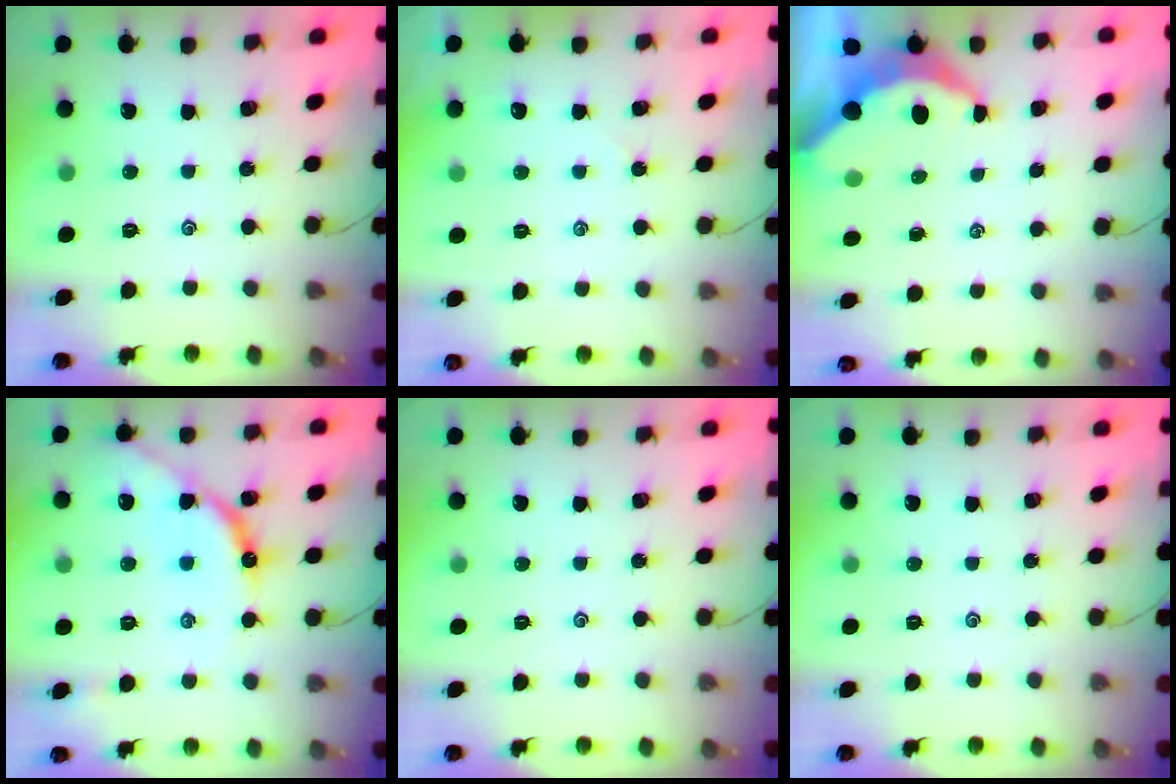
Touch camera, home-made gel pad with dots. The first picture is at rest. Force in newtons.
{"total": 1.8, "press": 1.8, "slide": 0.3}
{"total": 5.5, "press": 5.5, "slide": 0.7}
{"total": 11.8, "press": 11.8, "slide": 1.1}
{"total": 0.0}
{"total": 0.0}